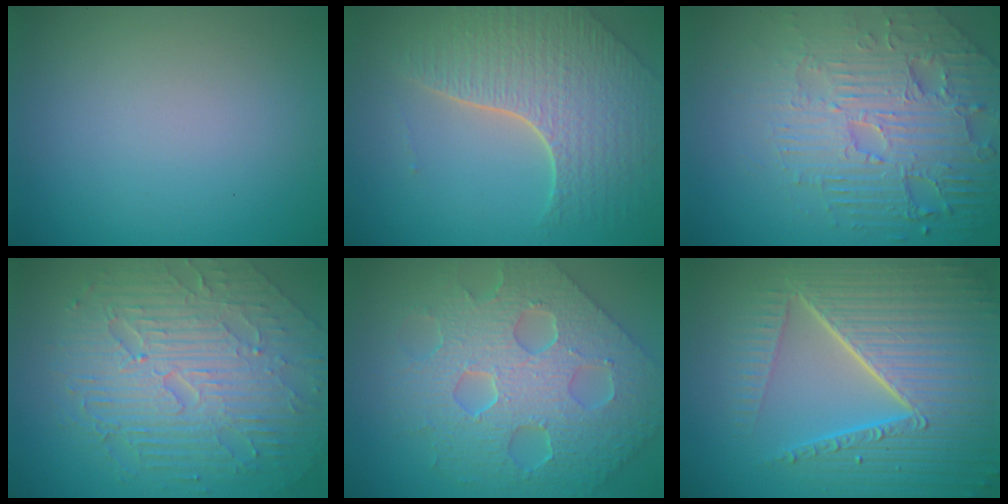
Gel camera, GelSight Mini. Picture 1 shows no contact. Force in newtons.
{"total": 6.9, "press": 4.9, "slide": 4.9}
{"total": 7.4, "press": 5.5, "slide": 5.0}
{"total": 9.5, "press": 6.2, "slide": 7.2}
{"total": 7.9, "press": 6.5, "slide": 4.4}
{"total": 10.5, "press": 6.7, "slide": 8.1}